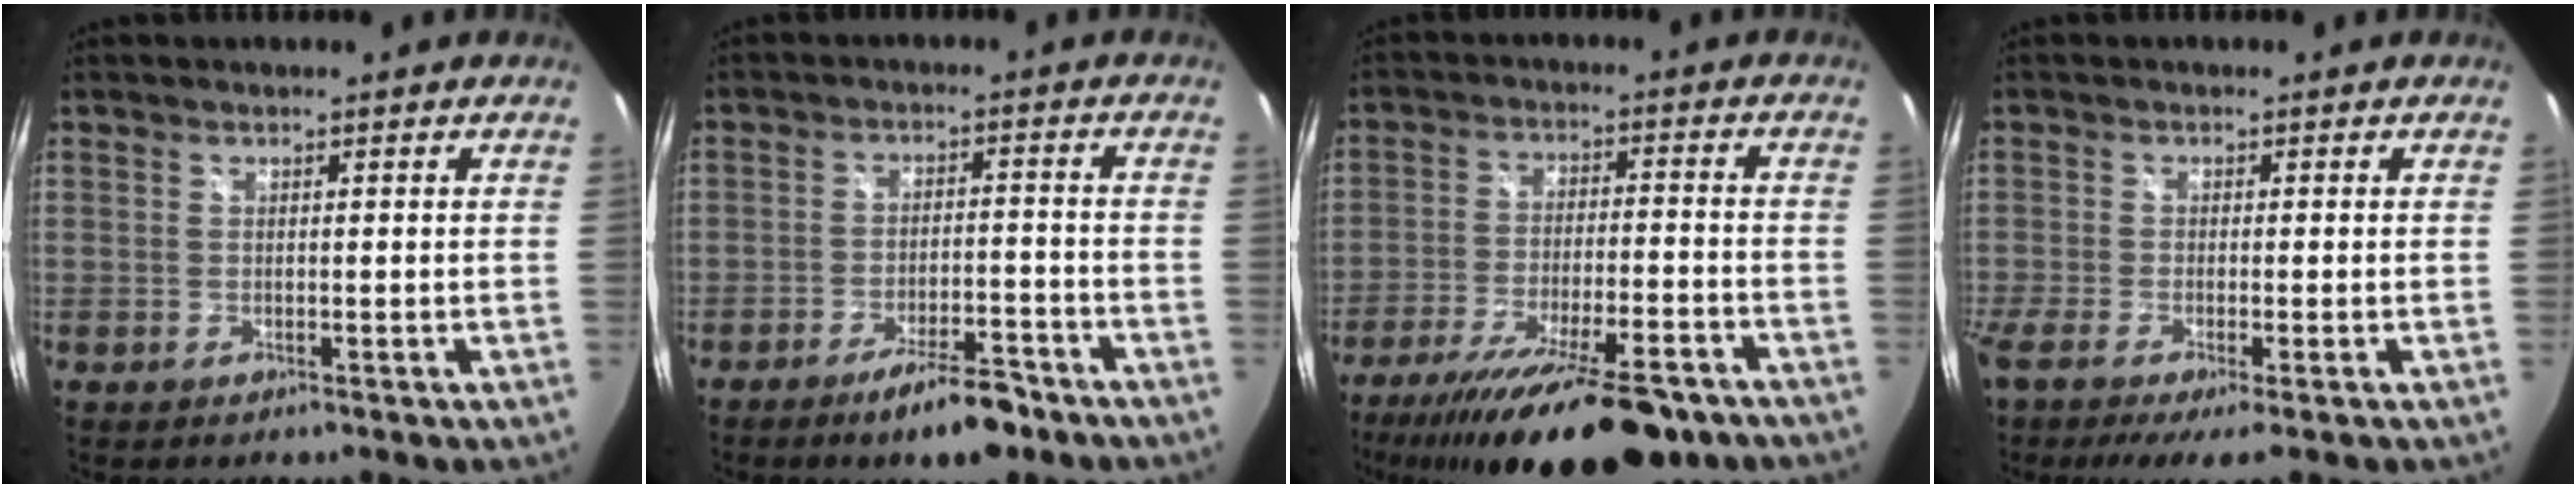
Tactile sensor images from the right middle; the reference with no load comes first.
{"total": 8.1, "force": [-6.0, 2.3, 4.9], "torque": [-0.091, 0.001, -0.089]}
{"total": 22.2, "force": [-16.7, 6.0, 13.2], "torque": [-0.240, -0.050, -0.250]}
{"total": 6.0, "force": [-4.1, 0.5, 4.3], "torque": [-0.093, -0.034, -0.073]}